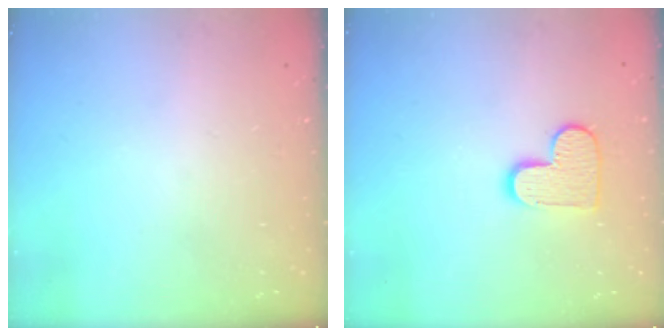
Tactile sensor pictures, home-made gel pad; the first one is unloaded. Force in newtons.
{"total": 9.8, "press": 9.8, "slide": 0.6}